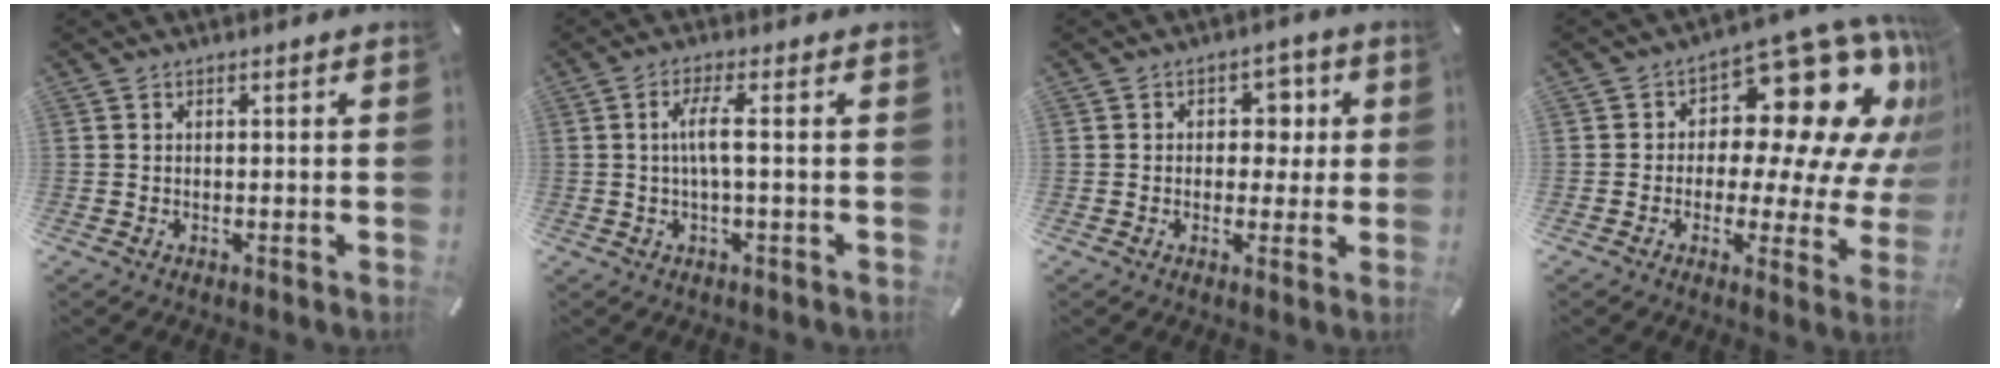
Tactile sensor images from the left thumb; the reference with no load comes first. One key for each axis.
{"total": 5.3, "fx": 0.2, "fy": 0.5, "fz": 5.3, "tx": -0.109, "ty": -0.006, "tz": -0.003}
{"total": 6.1, "fx": 0.6, "fy": 5.1, "fz": 3.3, "tx": -0.027, "ty": -0.002, "tz": -0.001}
{"total": 18.7, "fx": 7.7, "fy": 10.1, "fz": 13.7, "tx": -0.174, "ty": -0.069, "tz": 0.125}